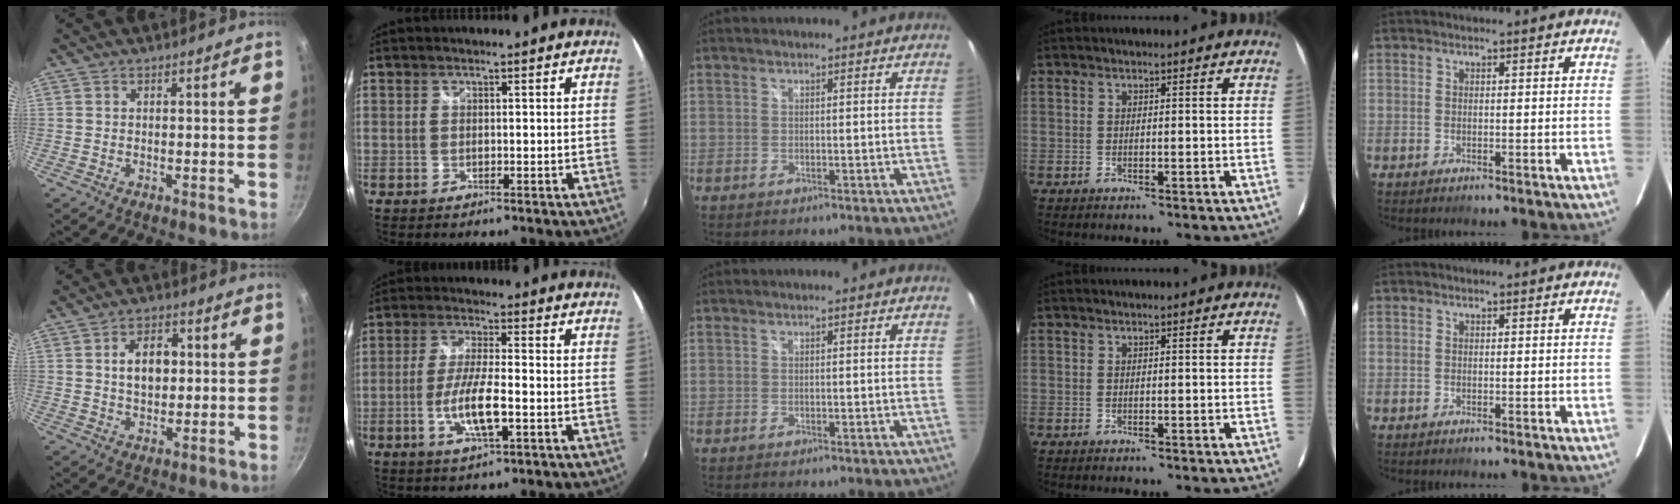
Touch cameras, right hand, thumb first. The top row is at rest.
{"thumb": {"total": 7.9, "force": [1.1, 5.3, 5.7], "torque": [-0.069, 0.007, 0.017]}, "index": {"total": 8.4, "force": [-2.7, 1.6, 7.8], "torque": [-0.155, -0.008, -0.051]}}